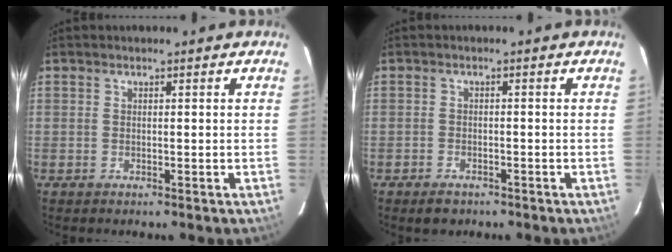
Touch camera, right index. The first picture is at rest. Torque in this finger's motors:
{"motor_torque": [0.28, -0.22, 0.02, 0.00]}